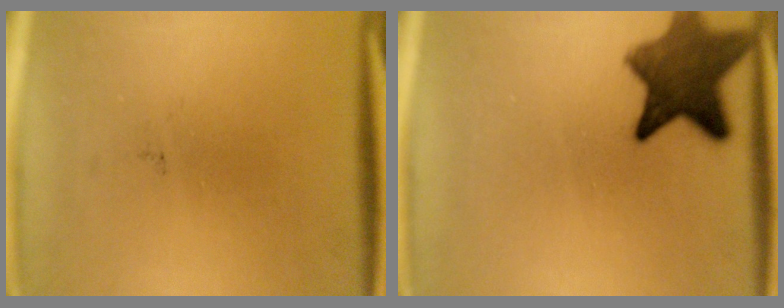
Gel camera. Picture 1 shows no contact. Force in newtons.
{"total": 9.4}